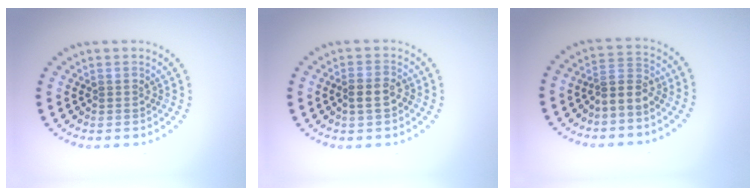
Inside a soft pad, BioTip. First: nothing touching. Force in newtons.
{"total": 1.6, "press": 1.5, "slide": 0.4}
{"total": 2.5, "press": 2.1, "slide": 1.3}